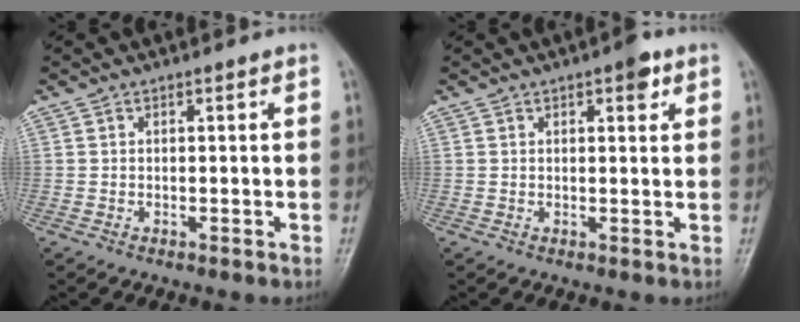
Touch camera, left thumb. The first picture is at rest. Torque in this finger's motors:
{"motor_torque": [0.68, 0.38, 0.51, -0.34, 0.01]}